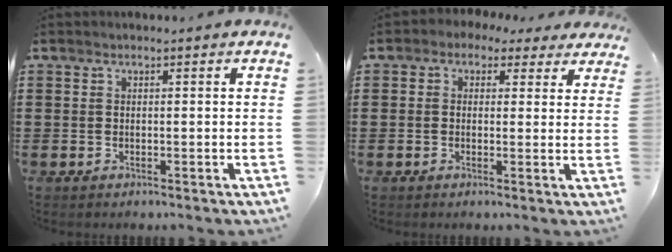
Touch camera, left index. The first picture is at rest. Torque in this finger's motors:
{"motor_torque": [2.14, 0.00, 1.05, 0.04]}